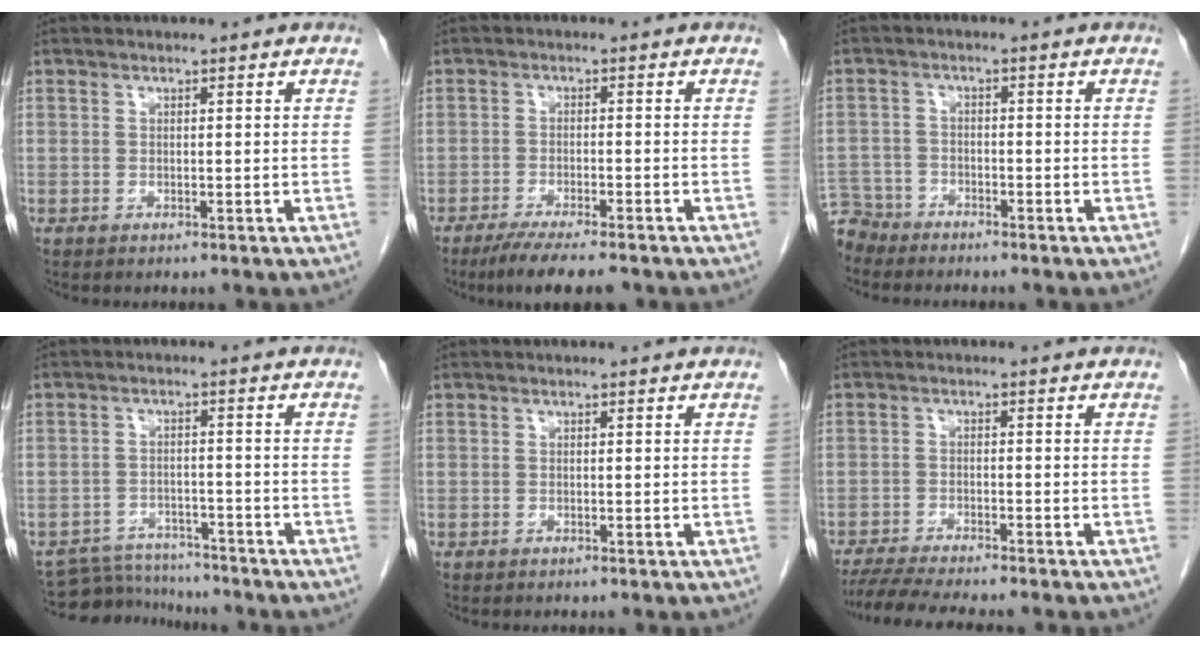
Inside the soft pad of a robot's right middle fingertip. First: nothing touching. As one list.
[{"total": 7.8, "force": [-6.3, 1.0, 4.6], "torque": [-0.071, -0.016, -0.097]}, {"total": 5.0, "force": [-4.7, 1.5, -0.7], "torque": [0.019, -0.007, -0.093]}, {"total": 7.3, "force": [-7.1, 1.6, 0.0], "torque": [0.001, 0.002, -0.116]}, {"total": 0.0}, {"total": 8.8, "force": [-7.8, 0.2, 4.1], "torque": [-0.061, -0.015, -0.123]}]